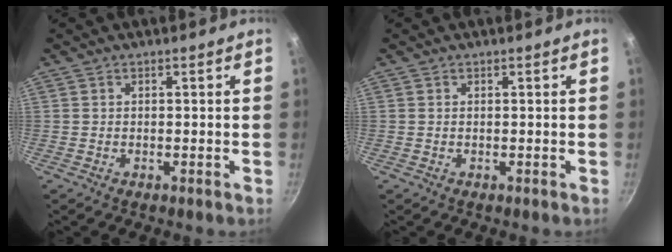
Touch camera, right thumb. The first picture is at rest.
{"total": 0.0}